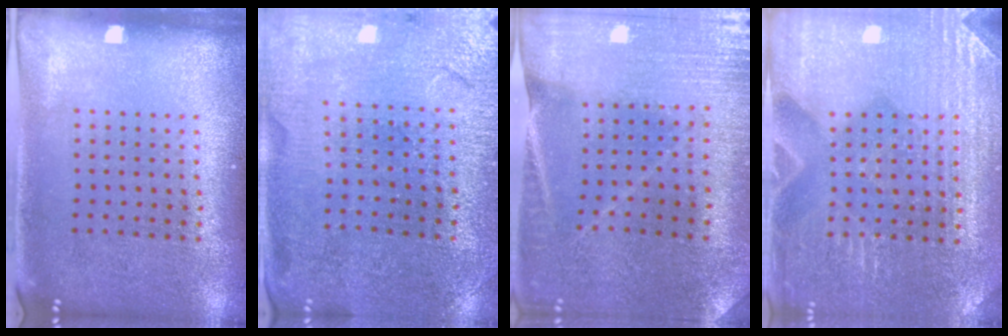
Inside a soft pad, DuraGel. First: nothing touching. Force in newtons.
{"total": 1.0, "press": 0.9, "slide": 0.3}
{"total": 0.9, "press": 0.9, "slide": 0.1}
{"total": 3.3, "press": 3.3, "slide": 0.5}